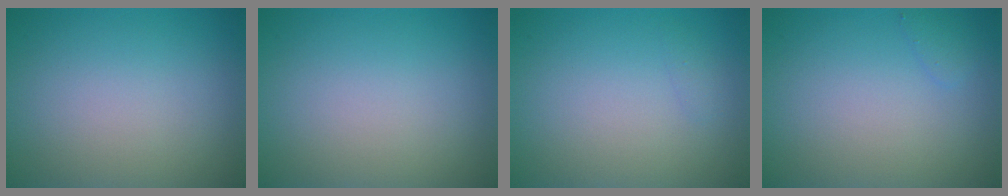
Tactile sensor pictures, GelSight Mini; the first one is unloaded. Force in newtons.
{"total": 0.0}
{"total": 0.5, "press": 0.5, "slide": 0.0}
{"total": 0.8, "press": 0.8, "slide": 0.1}